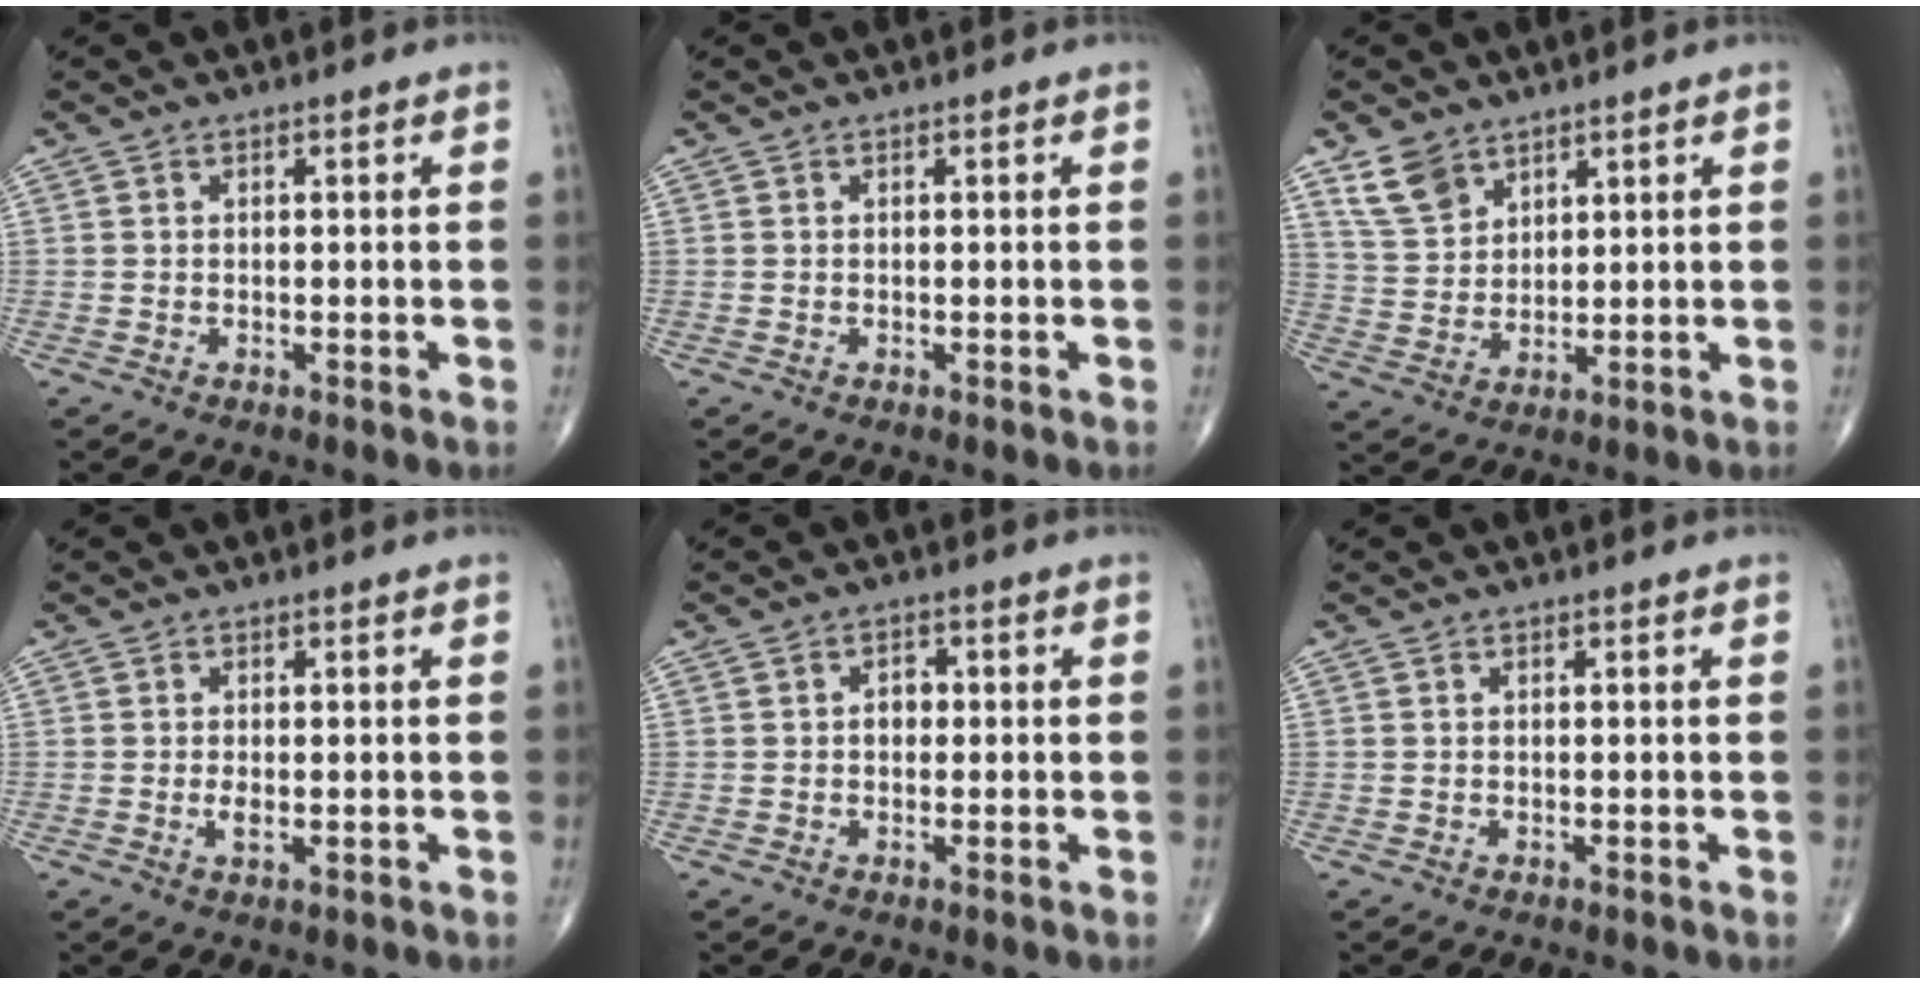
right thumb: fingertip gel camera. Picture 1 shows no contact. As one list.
[{"total": 0.0}, {"total": 7.1, "force": [4.8, 4.4, 2.8], "torque": [-0.039, -0.022, 0.104]}, {"total": 1.7, "force": [-0.2, 0.6, 1.6], "torque": [-0.028, -0.004, -0.001]}, {"total": 2.3, "force": [0.0, 1.8, 1.5], "torque": [-0.011, 0.006, -0.002]}, {"total": 0.0}]